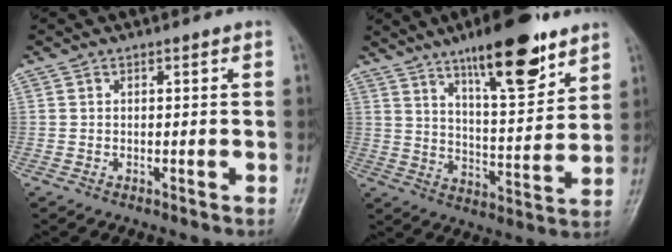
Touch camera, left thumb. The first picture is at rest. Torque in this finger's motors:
{"motor_torque": [1.79, 0.54, 1.52, -1.23, 0.40]}